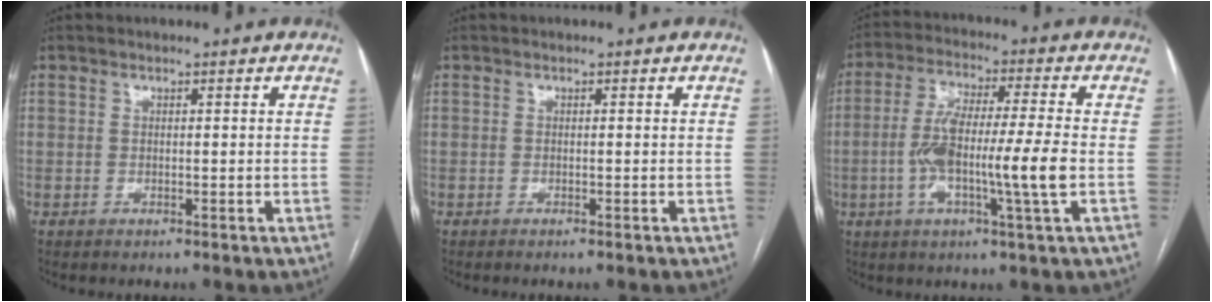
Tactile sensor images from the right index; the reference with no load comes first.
{"total": 0.0}
{"total": 12.2, "force": [-2.2, 0.2, 12.0], "torque": [-0.227, 0.002, -0.046]}